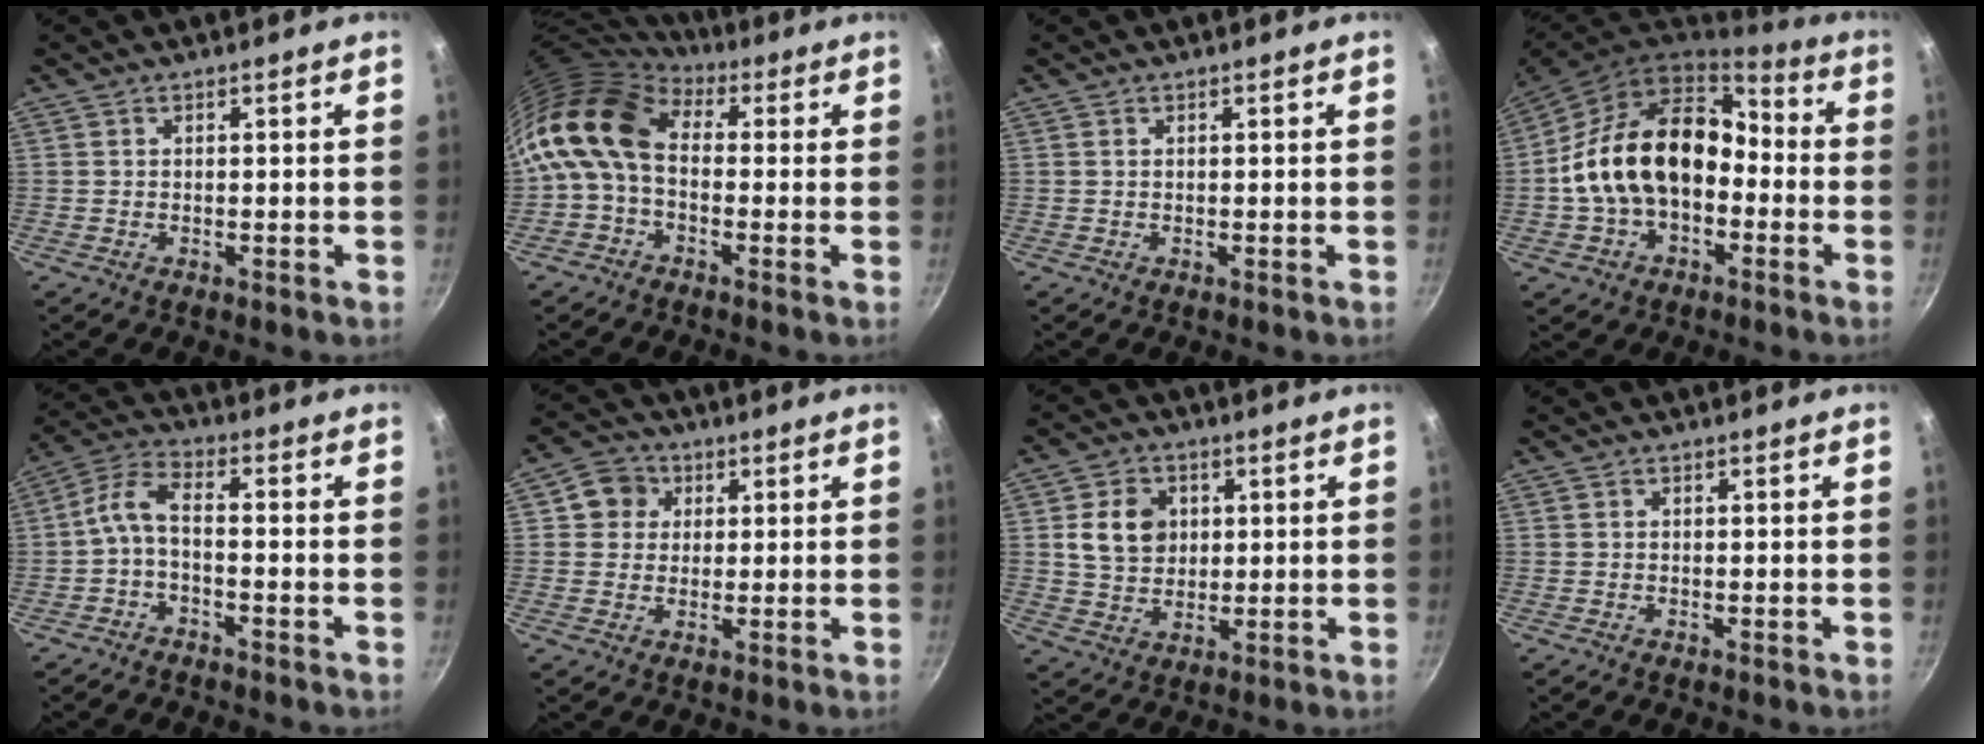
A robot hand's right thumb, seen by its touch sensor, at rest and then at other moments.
{"total": 12.7, "force": [0.5, 8.7, 9.3], "torque": [-0.172, 0.025, -0.013]}
{"total": 0.0}
{"total": 18.8, "force": [-2.1, 13.0, 13.4], "torque": [-0.206, 0.059, -0.043]}
{"total": 5.8, "force": [-2.2, 2.4, 4.8], "torque": [-0.115, 0.037, -0.052]}
{"total": 6.0, "force": [1.8, 5.5, 1.7], "torque": [0.012, 0.005, 0.020]}
{"total": 6.8, "force": [1.7, 5.4, 3.7], "torque": [-0.047, -0.005, 0.032]}
{"total": 0.0}